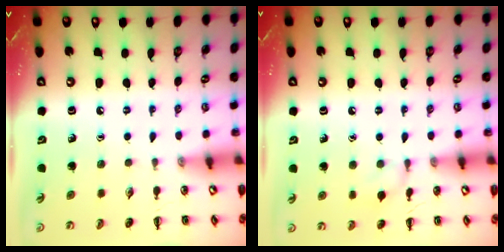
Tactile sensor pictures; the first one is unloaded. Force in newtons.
{"total": 6.8, "press": 6.5, "slide": 1.9}